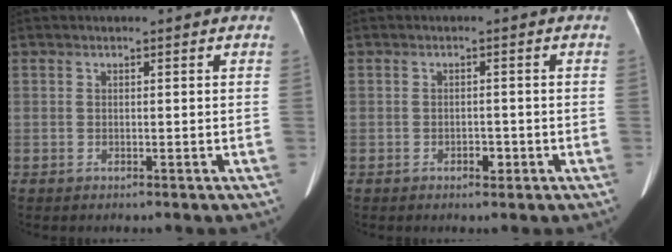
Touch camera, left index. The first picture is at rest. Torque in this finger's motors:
{"motor_torque": [-0.02, -0.01, 0.01, 0.00]}